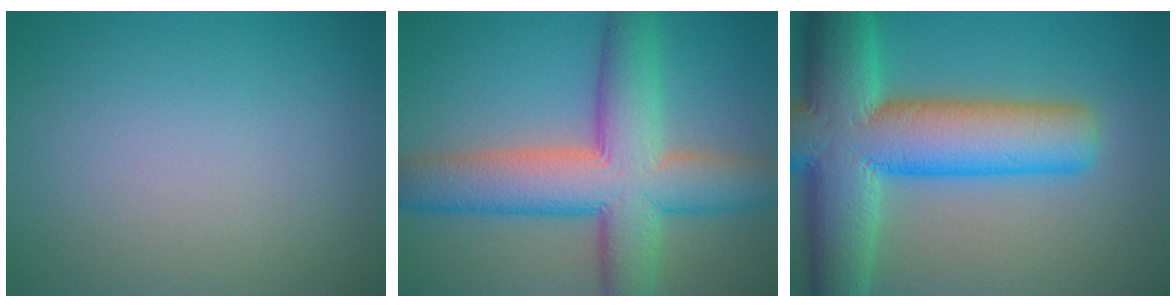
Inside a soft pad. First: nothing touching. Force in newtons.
{"total": 10.4, "press": 10.4, "slide": 0.5}
{"total": 13.8, "press": 13.8, "slide": 0.8}